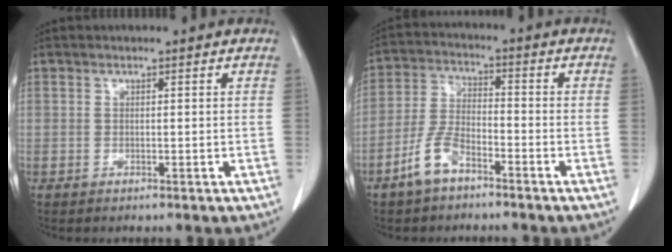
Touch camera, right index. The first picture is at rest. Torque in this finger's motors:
{"motor_torque": [-0.12, 0.02, -0.07, -0.04]}